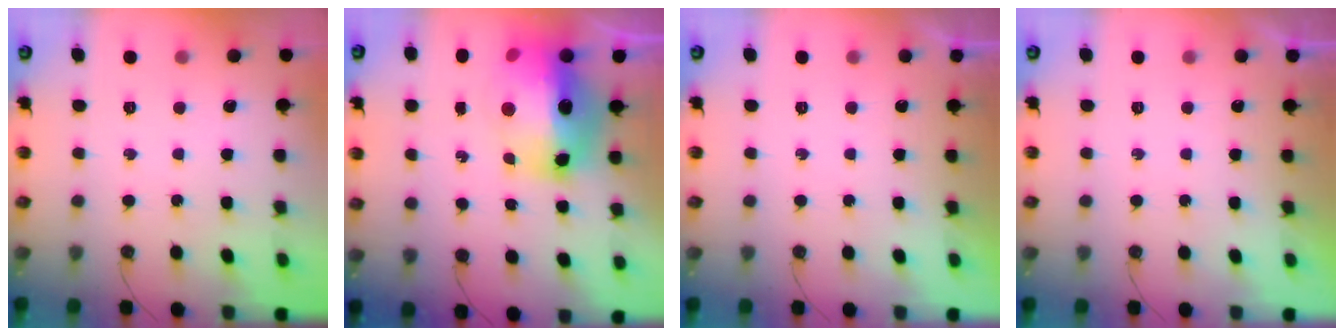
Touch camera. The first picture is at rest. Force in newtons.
{"total": 20.1, "press": 20.0, "slide": 2.2}
{"total": 0.0}
{"total": 0.0}